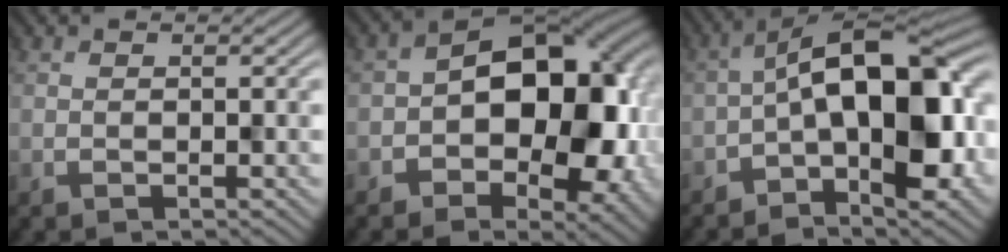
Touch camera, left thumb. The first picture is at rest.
{"total": 14.6, "force": [-1.1, 9.5, 11.1], "torque": [-0.127, 0.002, -0.023]}
{"total": 14.1, "force": [-1.9, 6.3, 12.5], "torque": [-0.175, 0.028, -0.041]}